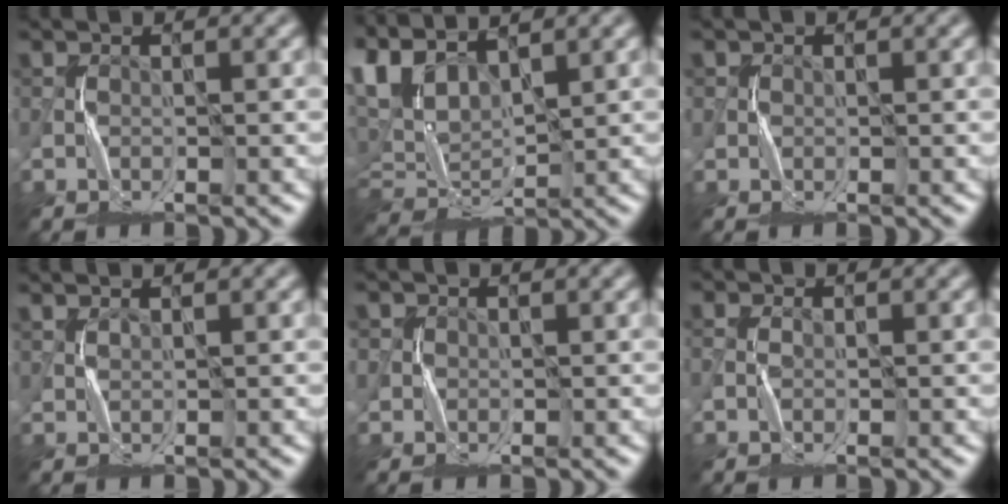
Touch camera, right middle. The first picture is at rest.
{"total": 6.5, "force": [2.9, 3.3, 4.8], "torque": [-0.112, 0.006, 0.055]}
{"total": 0.8, "force": [0.0, 0.8, 0.0], "torque": [0.008, -0.002, -0.001]}
{"total": 1.3, "force": [1.1, 0.3, 0.7], "torque": [-0.014, 0.001, 0.013]}
{"total": 1.3, "force": [0.3, 1.3, 0.1], "torque": [0.006, 0.000, 0.003]}
{"total": 0.9, "force": [-0.1, 0.7, 0.6], "torque": [-0.013, 0.004, -0.005]}